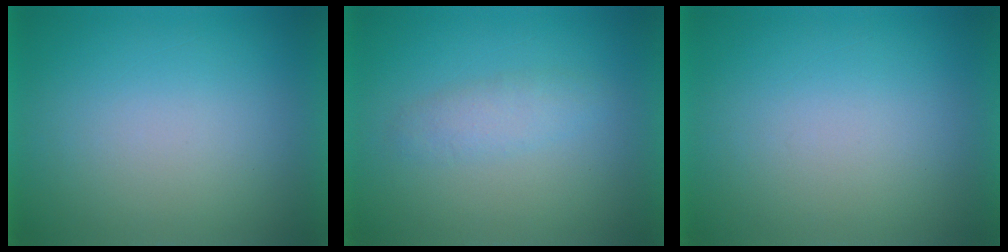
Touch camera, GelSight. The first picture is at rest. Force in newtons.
{"total": 2.2}
{"total": 0.0}